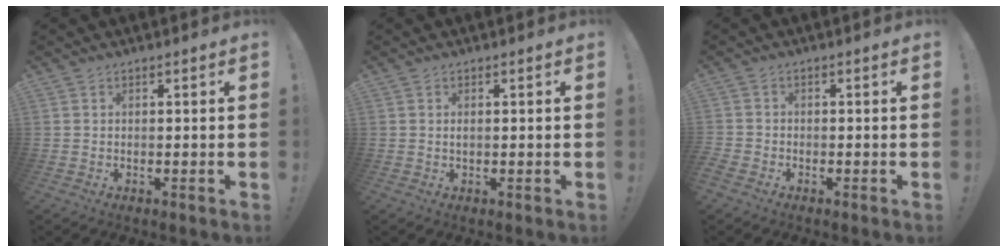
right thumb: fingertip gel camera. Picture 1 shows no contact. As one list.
[{"total": 0.5, "force": [-0.1, 0.1, 0.5], "torque": [-0.015, 0.002, -0.001]}, {"total": 2.0, "force": [-1.5, 1.2, 0.4], "torque": [-0.003, 0.007, -0.027]}]